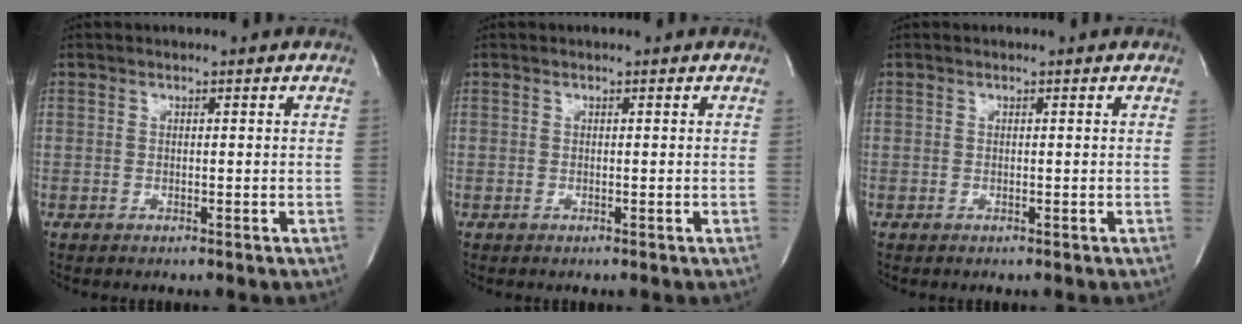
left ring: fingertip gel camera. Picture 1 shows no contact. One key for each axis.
{"total": 0.0}
{"total": 0.0}